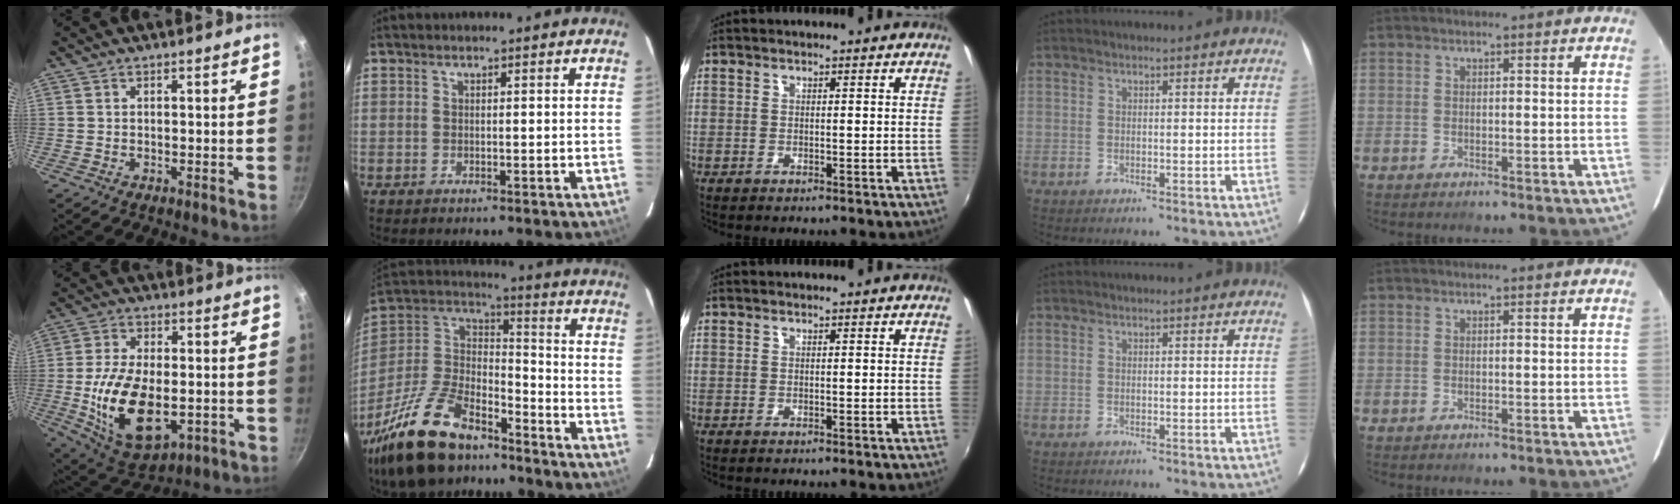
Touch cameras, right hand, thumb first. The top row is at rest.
{"thumb": {"total": 18.3, "force": [-3.1, 10.3, 14.8], "torque": [-0.259, 0.002, -0.040]}, "index": {"total": 24.4, "force": [-17.3, 10.6, 13.5], "torque": [-0.290, 0.001, -0.298]}}